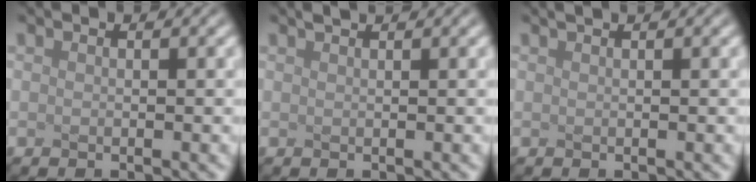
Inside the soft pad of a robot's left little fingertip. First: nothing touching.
{"total": 1.2, "force": [1.0, 0.2, 0.5], "torque": [-0.005, 0.005, 0.004]}
{"total": 1.0, "force": [0.8, 0.3, 0.6], "torque": [-0.004, 0.002, -0.001]}